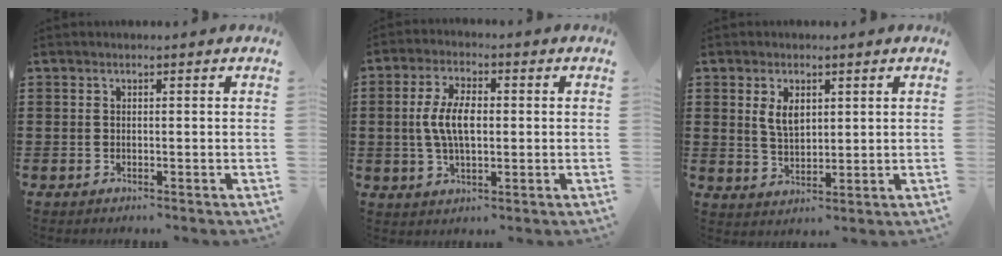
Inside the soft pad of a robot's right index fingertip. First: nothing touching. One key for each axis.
{"total": 6.8, "fx": 0.1, "fy": 3.2, "fz": 6.0, "tx": -0.135, "ty": 0.005, "tz": -0.006}
{"total": 4.0, "fx": 1.6, "fy": 2.3, "fz": 2.9, "tx": -0.056, "ty": 0.006, "tz": 0.026}